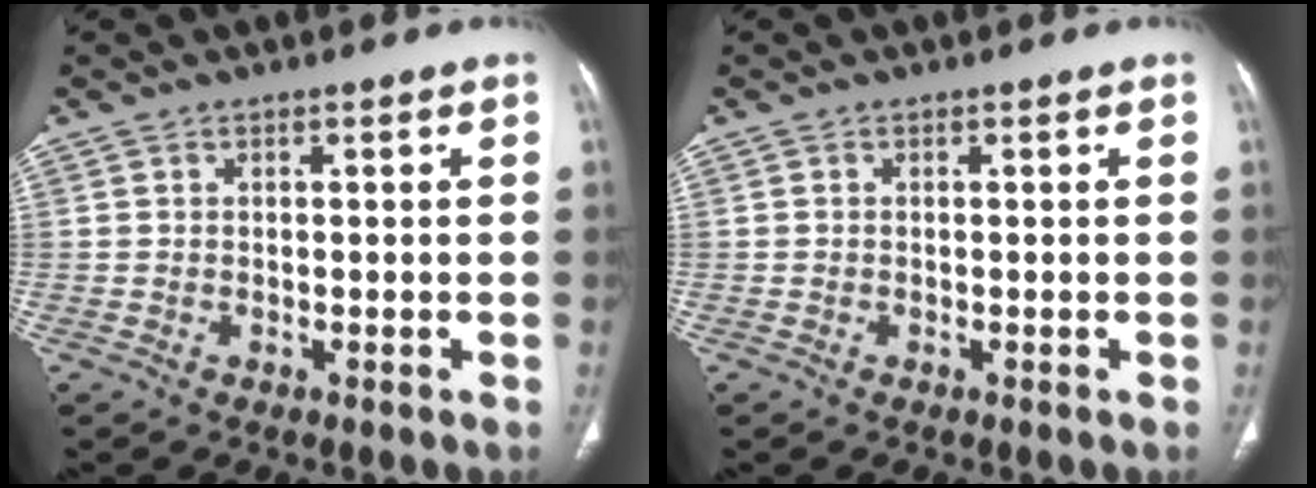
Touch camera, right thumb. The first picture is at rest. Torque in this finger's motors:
{"motor_torque": [0.05, -0.10, 0.11, -0.14, 0.03]}